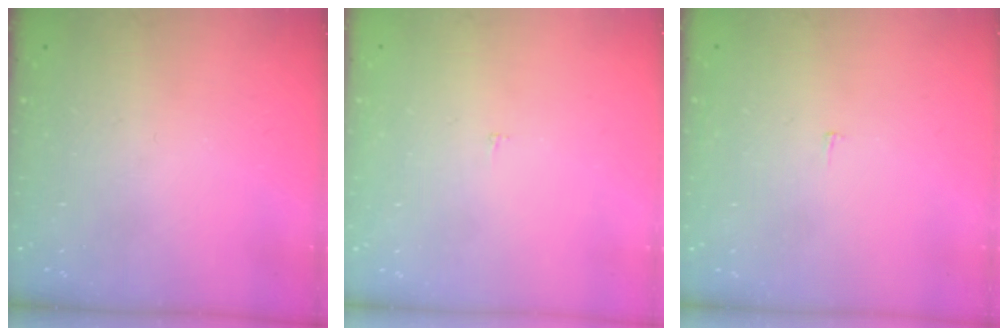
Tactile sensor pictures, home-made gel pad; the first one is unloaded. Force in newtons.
{"total": 2.3, "press": 2.3, "slide": 0.2}
{"total": 2.2, "press": 2.2, "slide": 0.1}